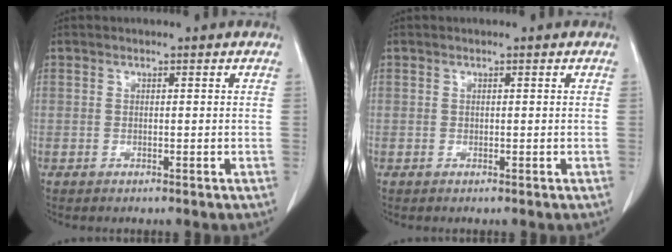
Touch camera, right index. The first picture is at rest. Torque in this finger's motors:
{"motor_torque": [0.04, 0.00, 0.00, 0.00]}